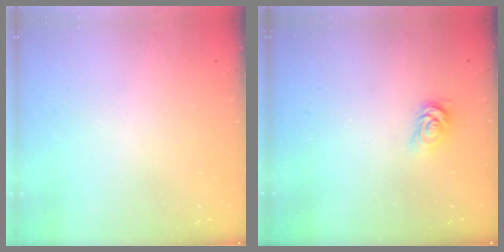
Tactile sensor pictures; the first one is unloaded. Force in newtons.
{"total": 2.8, "press": 2.8, "slide": 0.4}